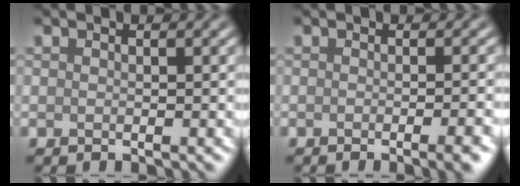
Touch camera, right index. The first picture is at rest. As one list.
[{"total": 3.8, "force": [-1.6, 1.2, 3.2], "torque": [-0.017, 0.003, -0.019]}]